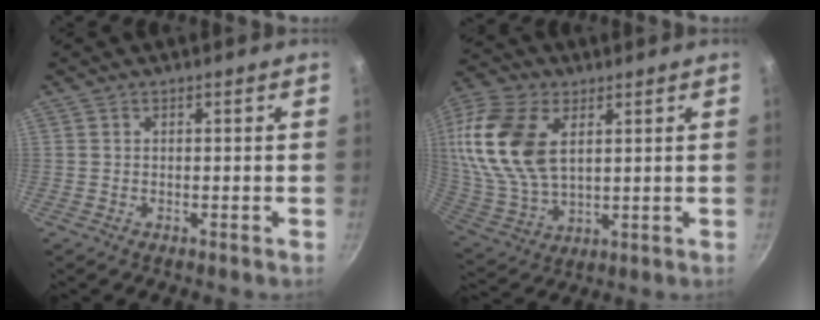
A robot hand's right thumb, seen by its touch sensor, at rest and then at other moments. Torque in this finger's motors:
{"motor_torque": [0.38, 0.81, 2.04, 0.17, 0.64]}